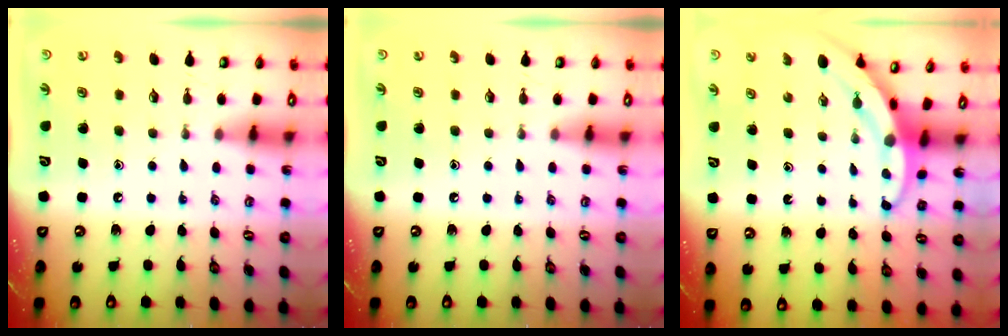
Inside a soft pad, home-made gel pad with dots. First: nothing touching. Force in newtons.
{"total": 0.0}
{"total": 3.3, "press": 3.3, "slide": 0.2}